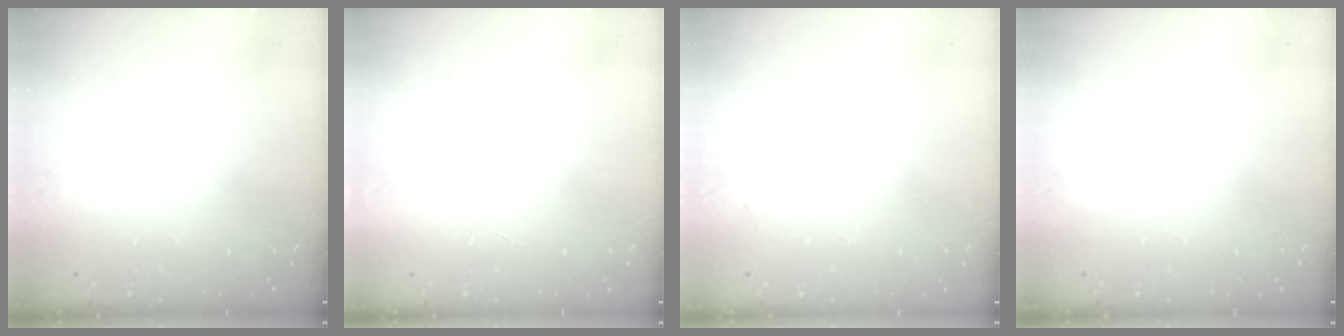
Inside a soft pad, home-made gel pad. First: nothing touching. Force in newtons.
{"total": 1.6, "press": 1.6, "slide": 0.1}
{"total": 1.9, "press": 1.9, "slide": 0.3}
{"total": 0.0}